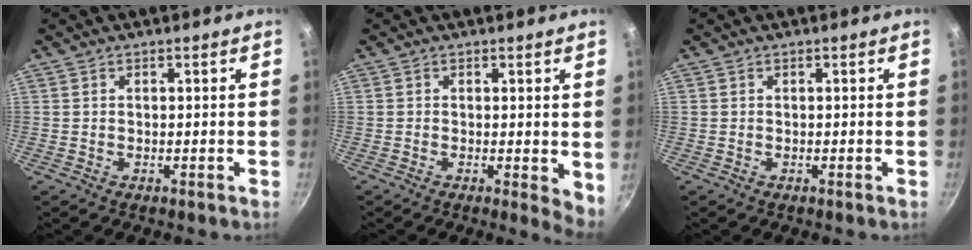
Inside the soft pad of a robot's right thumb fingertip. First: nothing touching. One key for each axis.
{"total": 4.0, "fx": 0.0, "fy": 1.6, "fz": 3.7, "tx": -0.045, "ty": -0.010, "tz": 0.000}
{"total": 0.0}